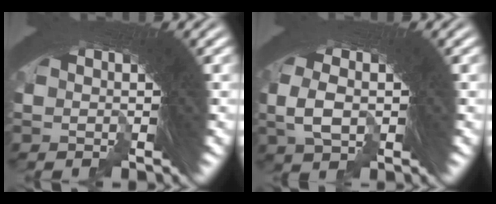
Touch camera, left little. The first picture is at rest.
{"total": 4.1, "force": [-1.0, 3.7, 1.5], "torque": [-0.033, 0.002, -0.022]}